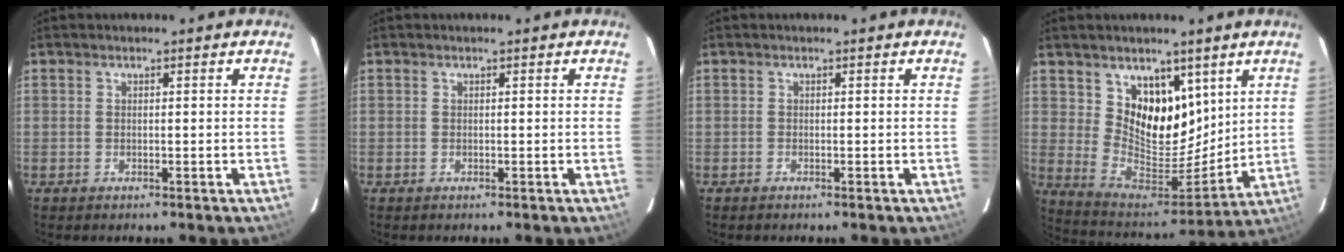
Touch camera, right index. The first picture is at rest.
{"total": 0.0}
{"total": 0.0}
{"total": 13.7, "force": [7.5, 9.3, 6.8], "torque": [-0.119, -0.029, 0.147]}